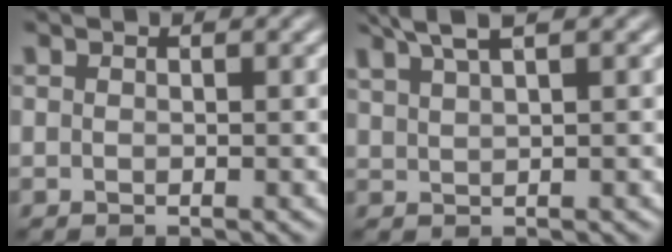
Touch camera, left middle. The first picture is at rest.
{"total": 3.4, "force": [2.5, 0.6, 2.2], "torque": [-0.033, 0.010, 0.050]}